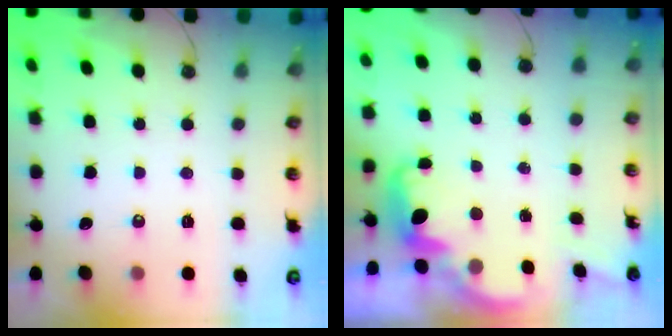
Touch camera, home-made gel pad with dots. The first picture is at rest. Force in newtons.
{"total": 2.5, "press": 2.5, "slide": 0.4}